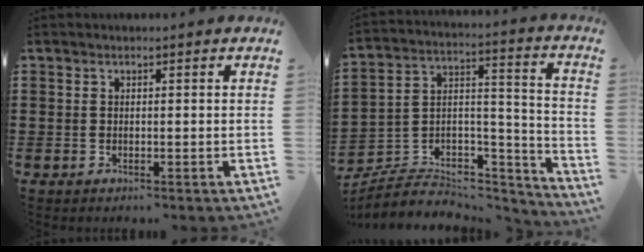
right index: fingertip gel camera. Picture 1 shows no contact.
{"total": 4.8, "force": [-3.4, 3.2, 1.1], "torque": [-0.028, -0.002, -0.066]}